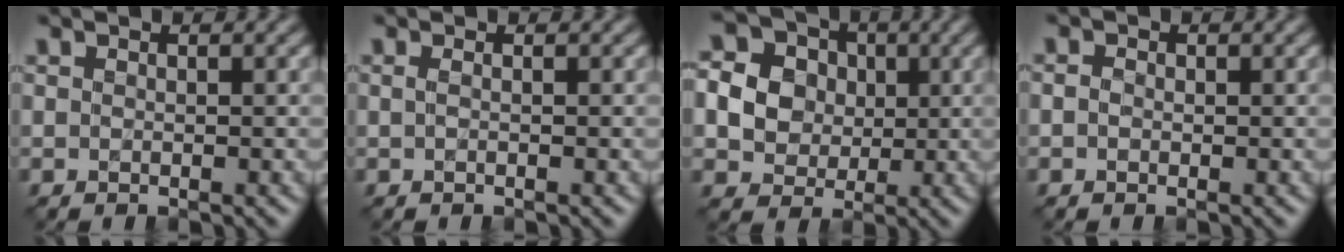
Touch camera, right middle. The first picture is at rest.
{"total": 0.6, "force": [0.0, 0.2, 0.6], "torque": [-0.013, -0.003, -0.001]}
{"total": 7.7, "force": [1.3, 6.8, 3.4], "torque": [-0.084, 0.028, 0.020]}
{"total": 0.8, "force": [0.0, 0.6, 0.4], "torque": [-0.007, -0.002, -0.005]}